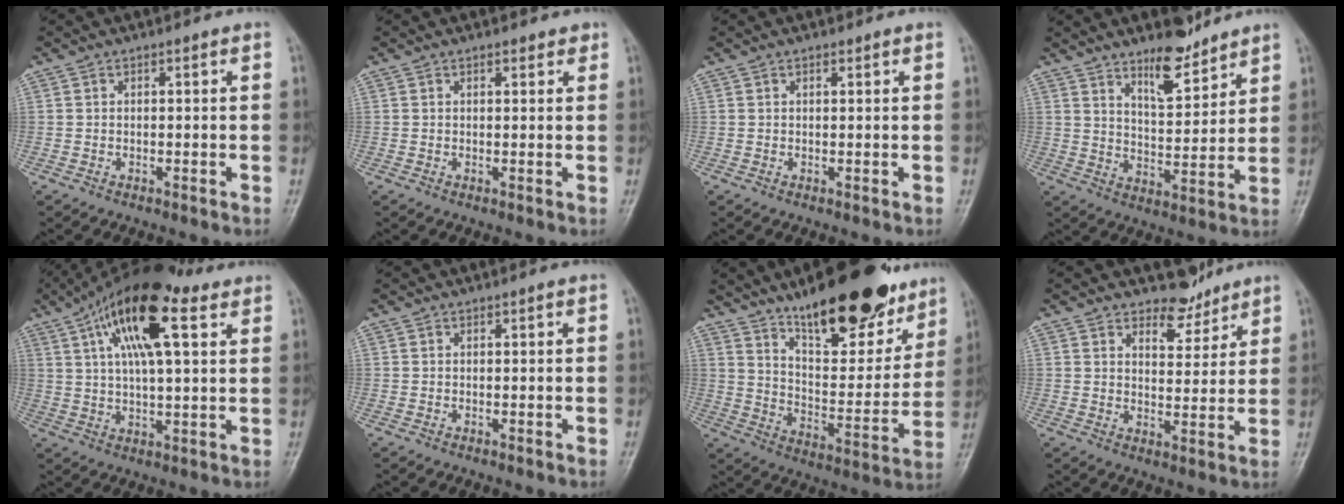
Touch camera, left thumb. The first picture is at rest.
{"total": 1.8, "force": [1.4, 0.9, 0.7], "torque": [0.001, -0.006, 0.014]}
{"total": 0.7, "force": [0.6, 0.3, 0.3], "torque": [-0.006, -0.004, 0.008]}
{"total": 9.5, "force": [7.3, 3.1, 5.2], "torque": [-0.066, -0.062, 0.126]}
{"total": 17.5, "force": [8.3, 6.1, 14.1], "torque": [-0.224, 0.000, 0.138]}
{"total": 0.5, "force": [0.5, 0.0, 0.1], "torque": [-0.006, 0.009, 0.012]}
{"total": 24.4, "force": [17.1, 8.3, 15.2], "torque": [-0.179, -0.080, 0.270]}
{"total": 5.6, "force": [4.9, 2.5, 1.1], "torque": [0.010, -0.041, 0.084]}